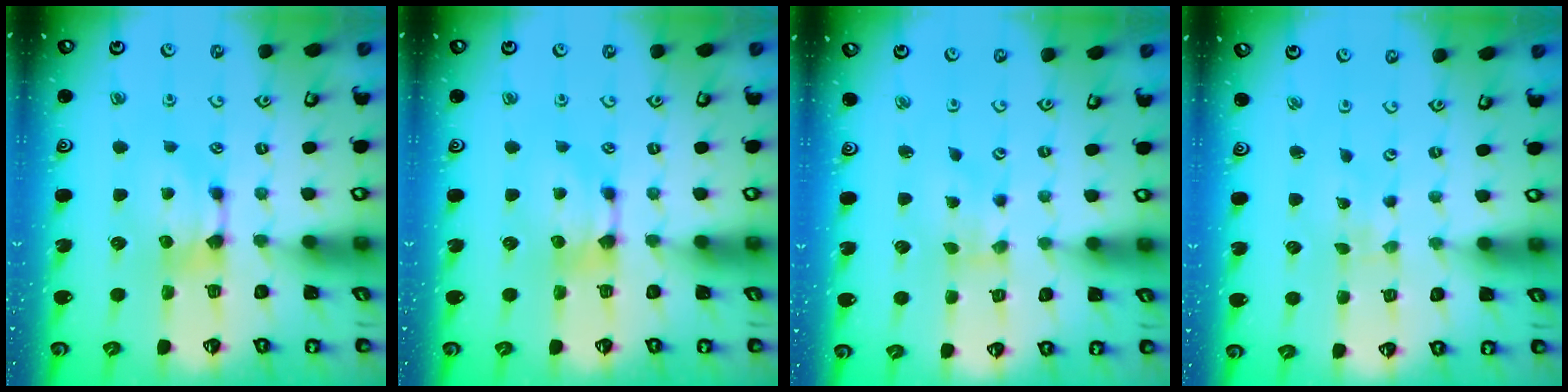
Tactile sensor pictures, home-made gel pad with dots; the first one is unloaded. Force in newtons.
{"total": 0.0}
{"total": 2.7, "press": 2.6, "slide": 1.0}
{"total": 6.8, "press": 6.8, "slide": 0.4}